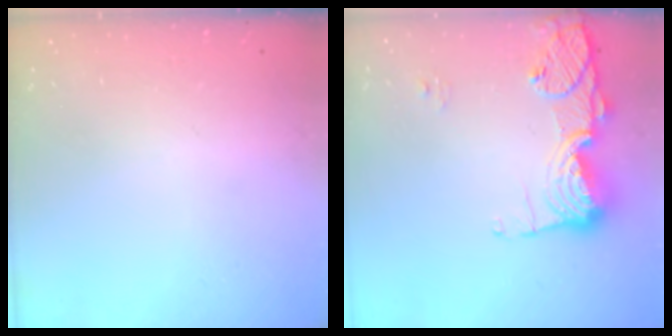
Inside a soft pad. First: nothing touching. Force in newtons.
{"total": 14.2, "press": 14.2, "slide": 1.5}